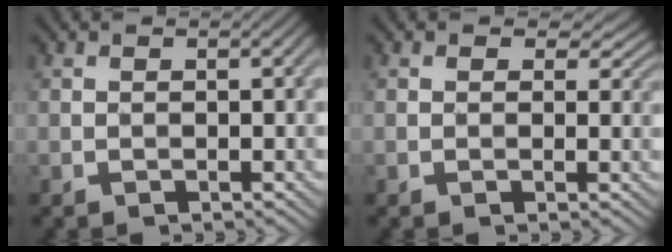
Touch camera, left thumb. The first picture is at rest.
{"total": 3.2, "force": [1.5, 2.1, 1.9], "torque": [-0.031, -0.006, 0.013]}